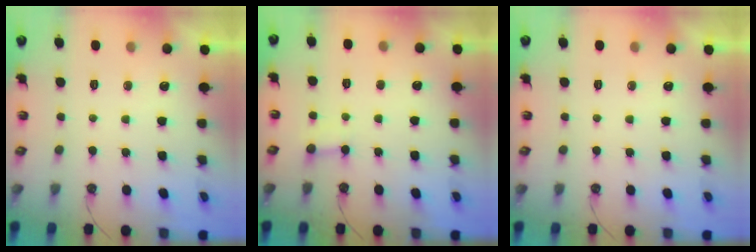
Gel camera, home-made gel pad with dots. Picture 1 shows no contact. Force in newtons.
{"total": 2.2, "press": 2.2, "slide": 0.5}
{"total": 0.0}